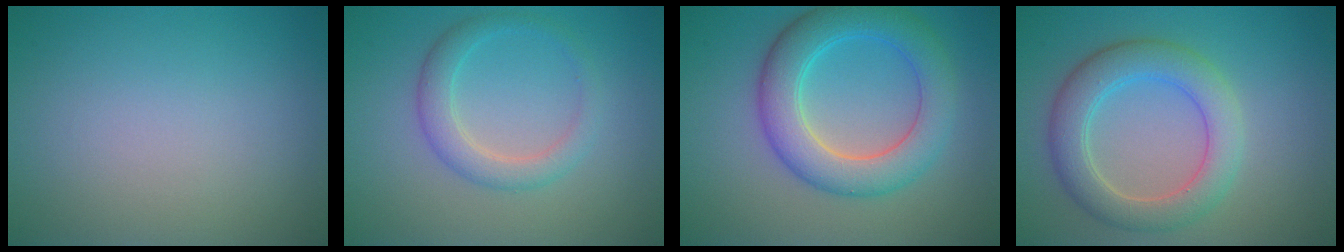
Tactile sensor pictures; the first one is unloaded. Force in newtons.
{"total": 2.8, "press": 2.8, "slide": 0.1}
{"total": 6.4, "press": 6.4, "slide": 0.0}
{"total": 5.1, "press": 5.0, "slide": 0.4}